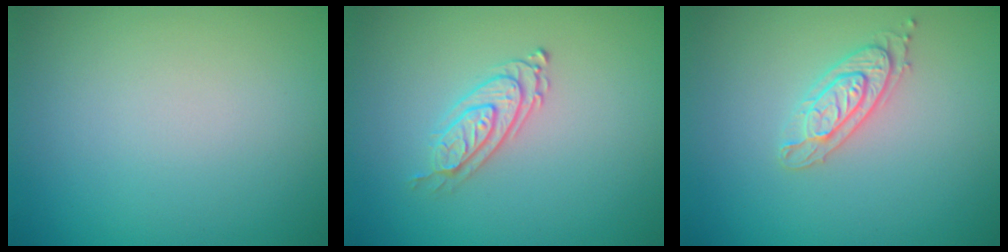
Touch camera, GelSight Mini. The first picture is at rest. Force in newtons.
{"total": 2.4, "press": 2.0, "slide": 1.4}
{"total": 2.3, "press": 2.2, "slide": 0.5}